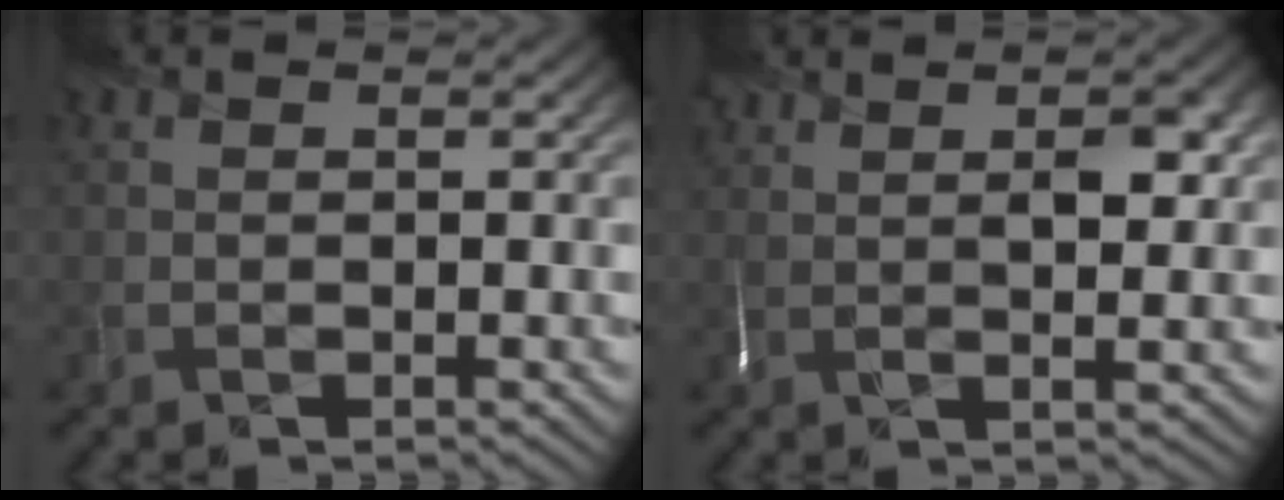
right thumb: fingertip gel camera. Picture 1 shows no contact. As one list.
[{"total": 4.8, "force": [1.9, 1.3, 4.2], "torque": [-0.071, 0.012, 0.032]}]